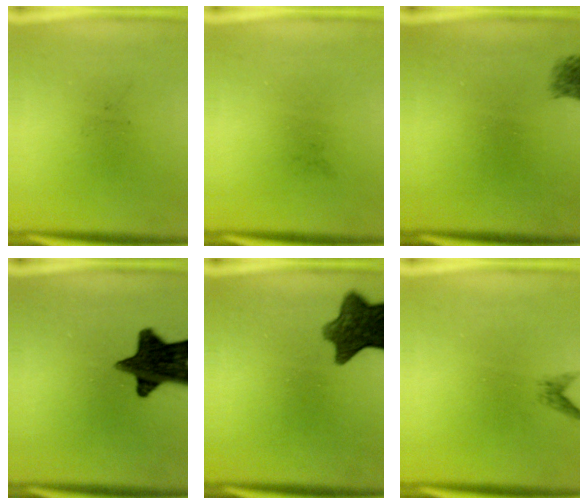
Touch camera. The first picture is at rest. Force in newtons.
{"total": 0.0}
{"total": 1.9}
{"total": 14.3}
{"total": 9.5}
{"total": 1.1}